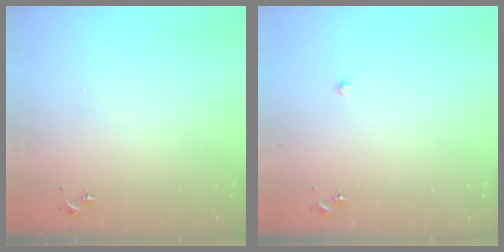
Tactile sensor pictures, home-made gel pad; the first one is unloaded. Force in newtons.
{"total": 1.4, "press": 1.4, "slide": 0.2}